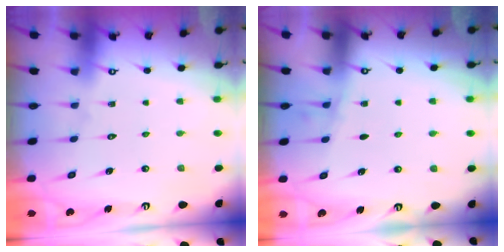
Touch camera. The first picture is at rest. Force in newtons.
{"total": 1.8, "press": 1.7, "slide": 0.3}